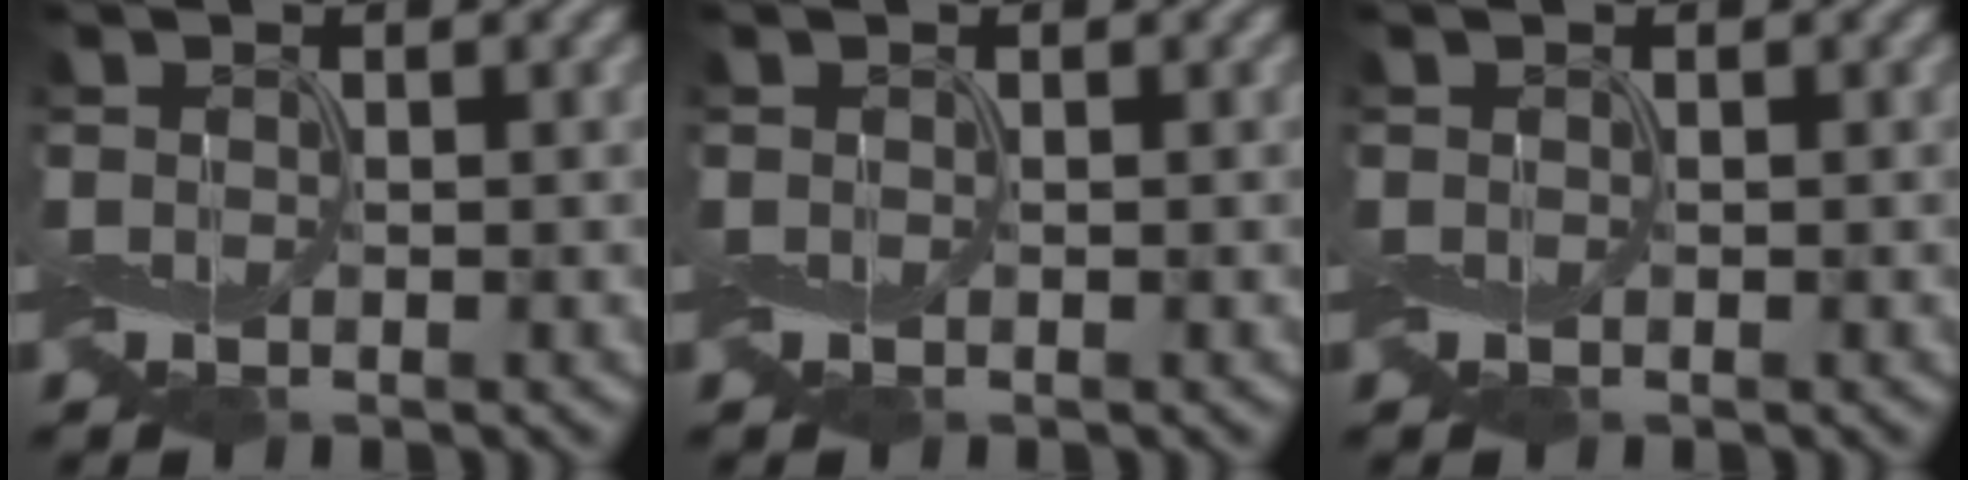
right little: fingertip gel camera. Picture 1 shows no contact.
{"total": 0.0}
{"total": 0.0}